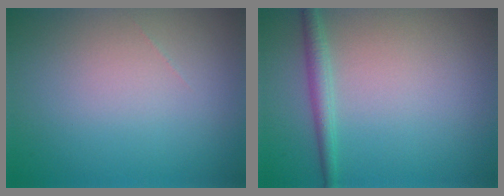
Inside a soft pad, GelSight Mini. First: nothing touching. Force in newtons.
{"total": 1.9, "press": 1.9, "slide": 0.0}